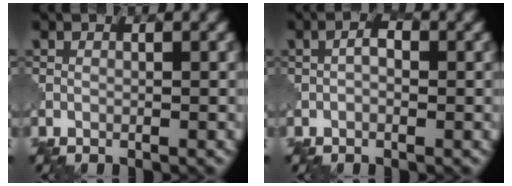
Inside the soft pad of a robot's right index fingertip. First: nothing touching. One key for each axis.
{"total": 1.7, "fx": 0.1, "fy": 1.0, "fz": 1.4, "tx": -0.016, "ty": -0.002, "tz": -0.001}